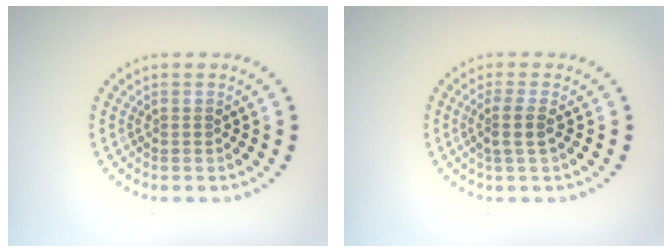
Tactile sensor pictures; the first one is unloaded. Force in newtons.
{"total": 1.8, "press": 1.4, "slide": 1.1}